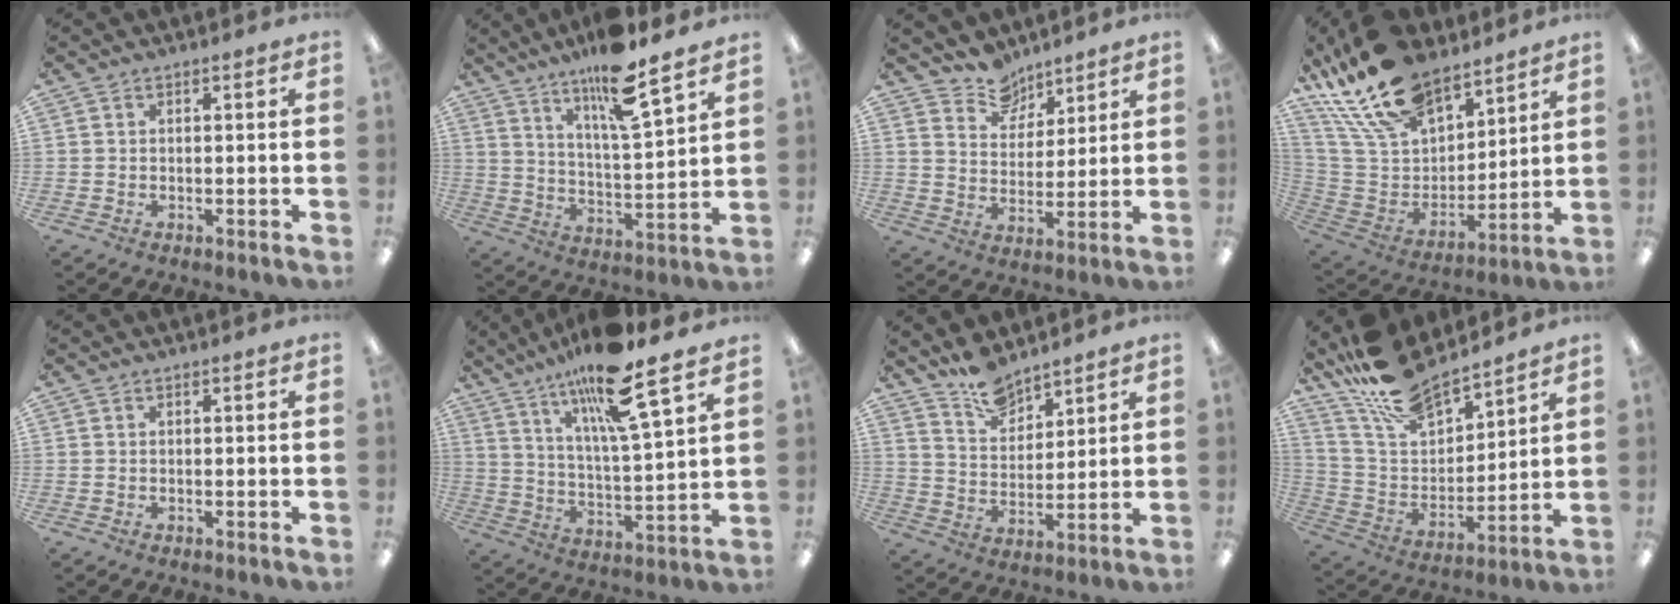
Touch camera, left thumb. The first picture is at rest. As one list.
[{"total": 13.3, "force": [10.8, 1.4, 7.6], "torque": [-0.131, -0.067, 0.176]}, {"total": 8.9, "force": [7.7, 4.3, 0.5], "torque": [-0.013, -0.060, 0.147]}, {"total": 21.7, "force": [16.5, 10.0, 10.0], "torque": [-0.208, -0.087, 0.303]}, {"total": 0.0}, {"total": 16.8, "force": [12.7, 2.2, 10.8], "torque": [-0.196, -0.072, 0.205]}, {"total": 9.9, "force": [8.5, 4.4, 2.6], "torque": [-0.049, -0.056, 0.160]}, {"total": 16.4, "force": [14.3, 5.4, 5.9], "torque": [-0.147, -0.091, 0.264]}]